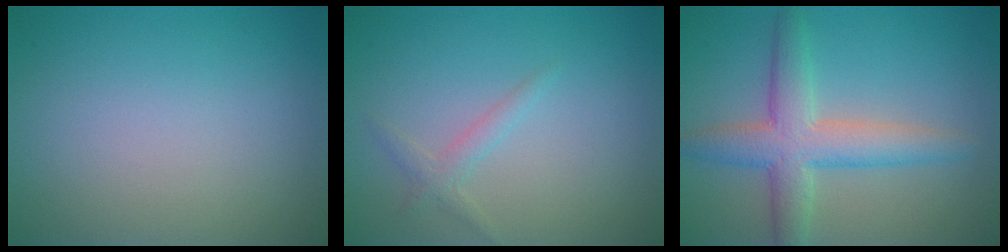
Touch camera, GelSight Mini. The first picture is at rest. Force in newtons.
{"total": 1.4, "press": 1.4, "slide": 0.1}
{"total": 4.4, "press": 4.4, "slide": 0.3}